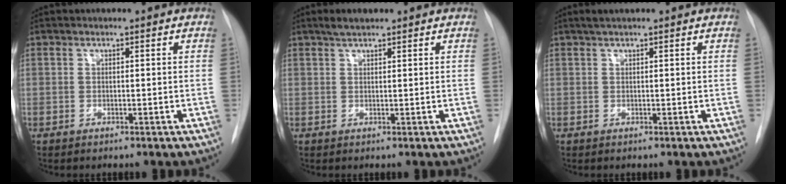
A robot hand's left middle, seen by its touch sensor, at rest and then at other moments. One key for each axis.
{"total": 2.4, "fx": 1.9, "fy": 0.6, "fz": 1.3, "tx": -0.030, "ty": 0.007, "tz": 0.033}
{"total": 1.3, "fx": 1.0, "fy": 0.0, "fz": 0.9, "tx": -0.020, "ty": 0.008, "tz": 0.019}